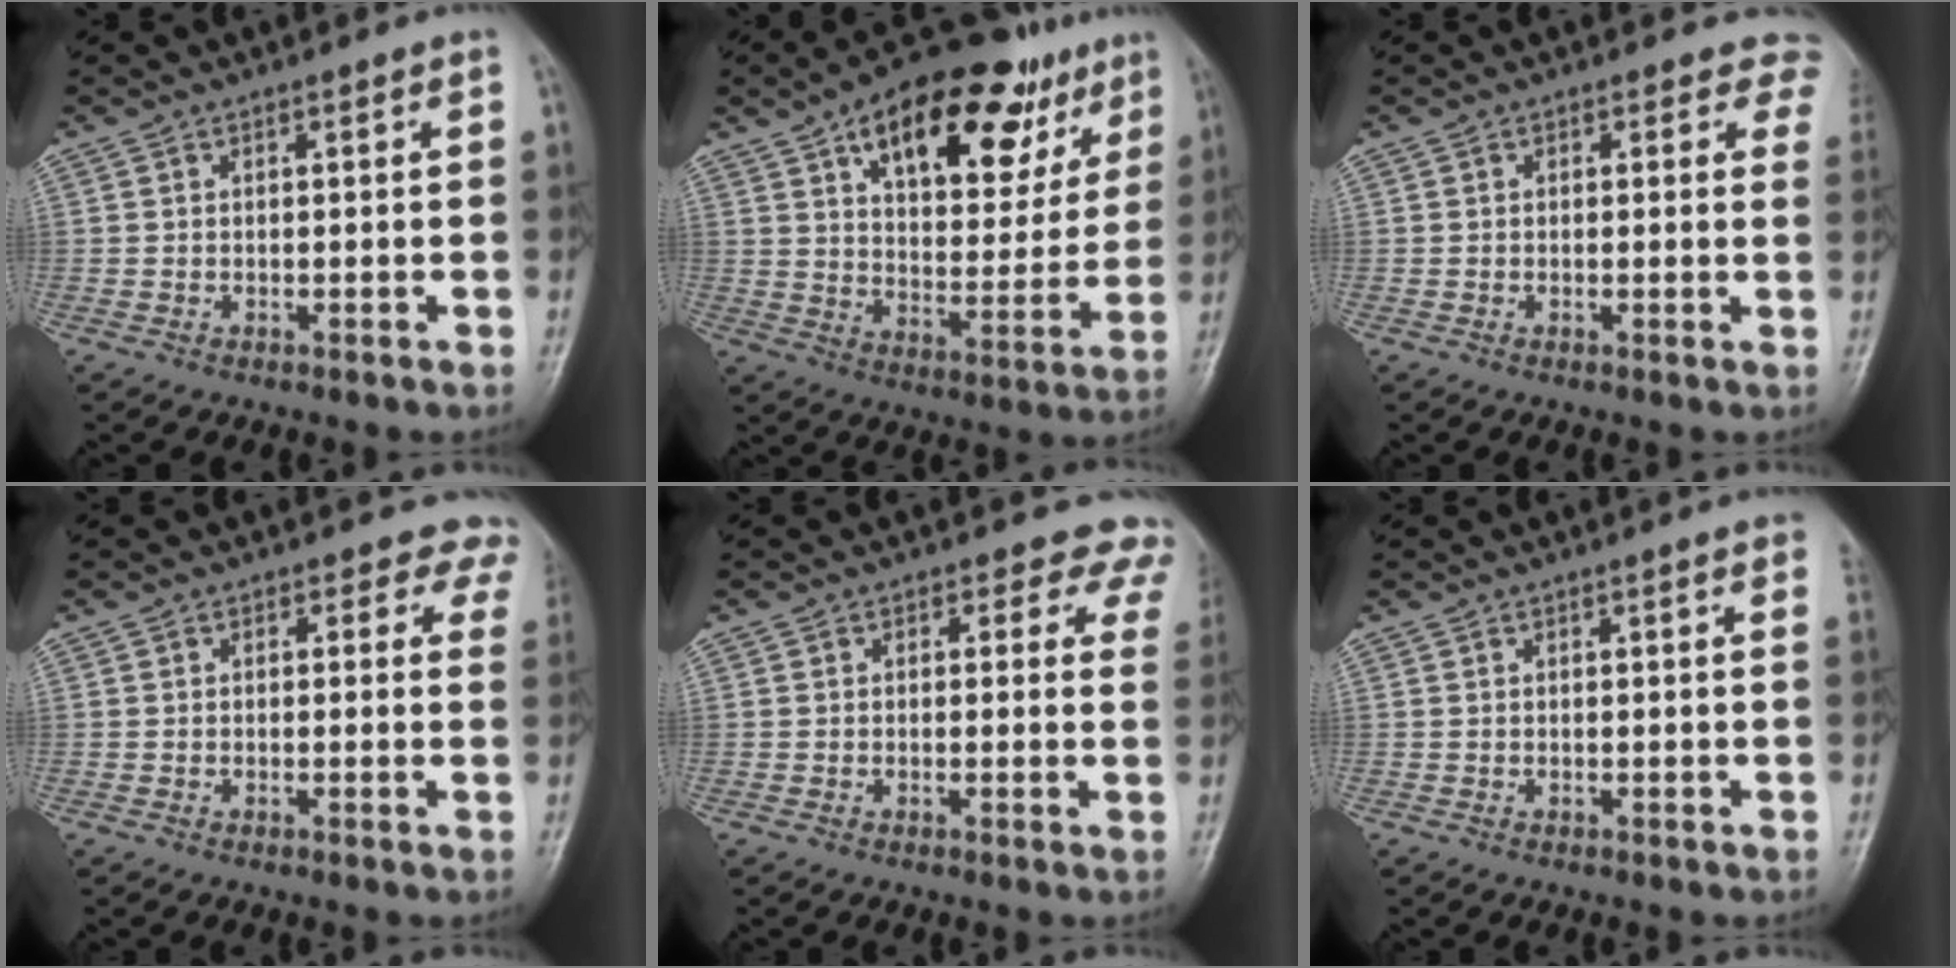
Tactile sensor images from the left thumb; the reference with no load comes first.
{"total": 23.5, "force": [12.6, 11.6, 16.2], "torque": [-0.188, -0.016, 0.190]}
{"total": 4.3, "force": [3.3, 2.4, 1.2], "torque": [0.024, -0.010, 0.010]}
{"total": 5.1, "force": [3.9, 3.3, 0.3], "torque": [0.048, -0.011, 0.014]}
{"total": 6.3, "force": [5.1, 3.6, 0.5], "torque": [0.049, -0.018, 0.027]}
{"total": 3.1, "force": [2.1, 0.5, 2.1], "torque": [-0.019, 0.003, 0.018]}